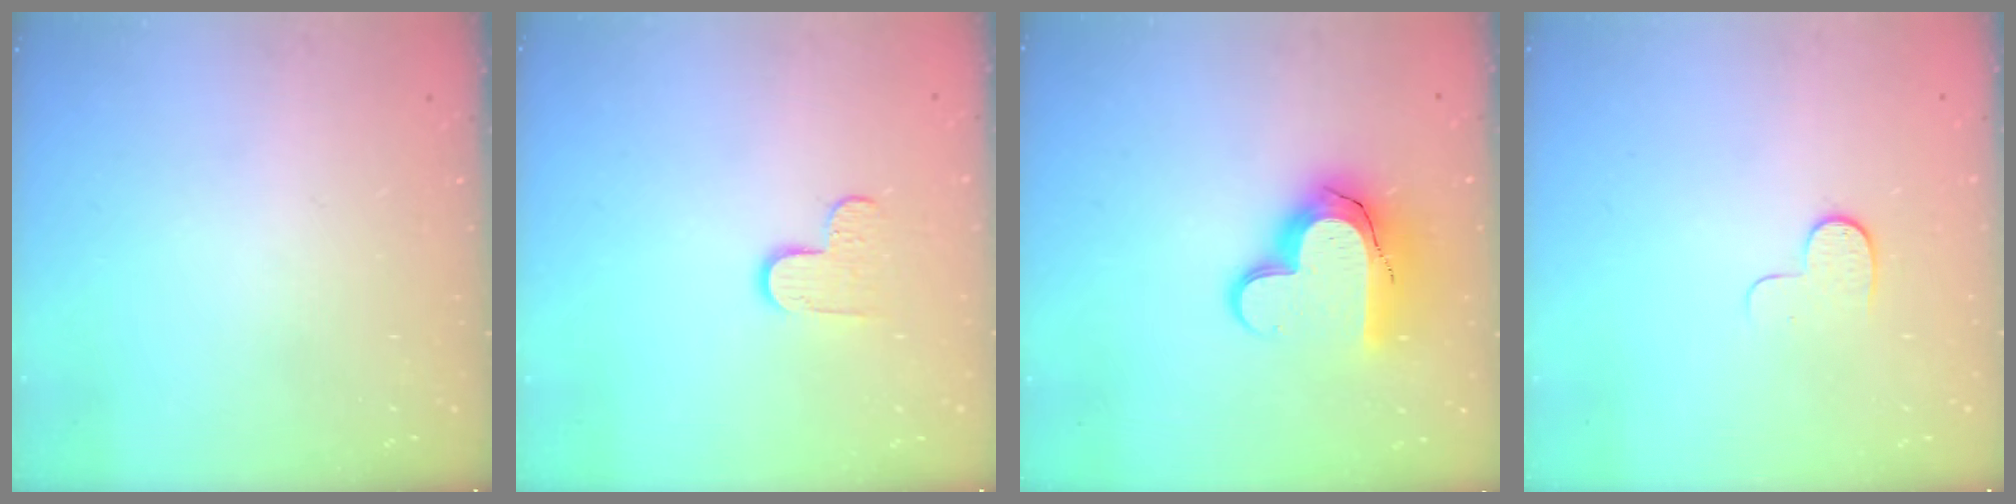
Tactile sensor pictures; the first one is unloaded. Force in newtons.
{"total": 5.3, "press": 5.3, "slide": 0.3}
{"total": 15.2, "press": 15.1, "slide": 1.1}
{"total": 5.7, "press": 5.7, "slide": 0.6}